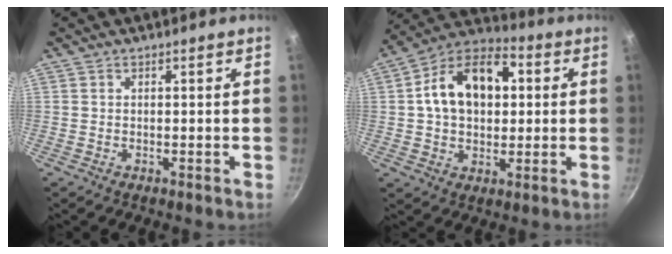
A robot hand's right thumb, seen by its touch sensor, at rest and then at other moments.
{"total": 16.7, "force": [2.7, 11.1, 12.3], "torque": [-0.173, 0.020, 0.036]}